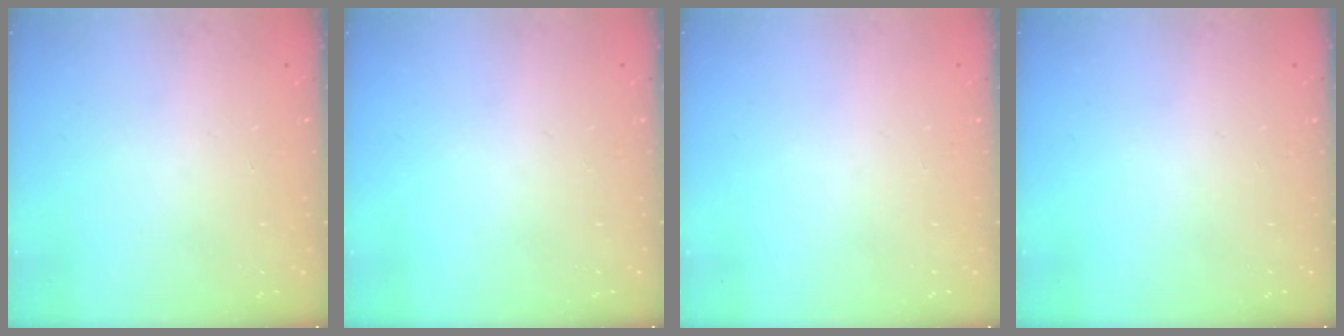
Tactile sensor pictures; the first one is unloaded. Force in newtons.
{"total": 0.0}
{"total": 0.0}
{"total": 0.0}